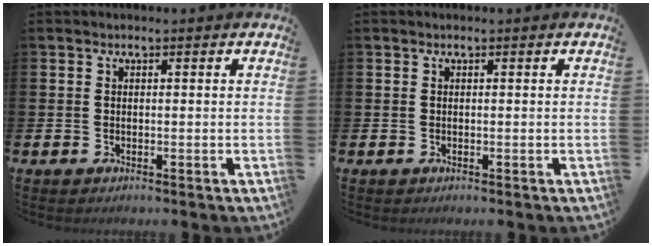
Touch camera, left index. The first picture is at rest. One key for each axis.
{"total": 0.0}